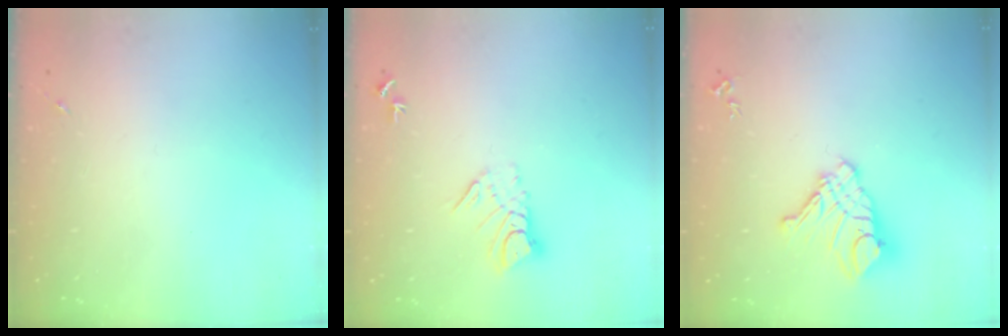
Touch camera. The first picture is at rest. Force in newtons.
{"total": 8.3, "press": 8.3, "slide": 0.8}
{"total": 12.9, "press": 12.8, "slide": 1.1}